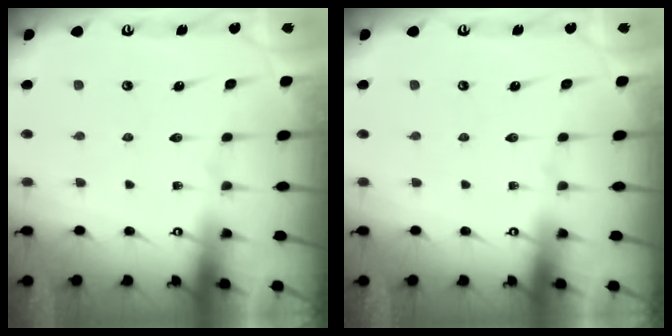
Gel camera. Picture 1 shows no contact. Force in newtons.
{"total": 0.0}